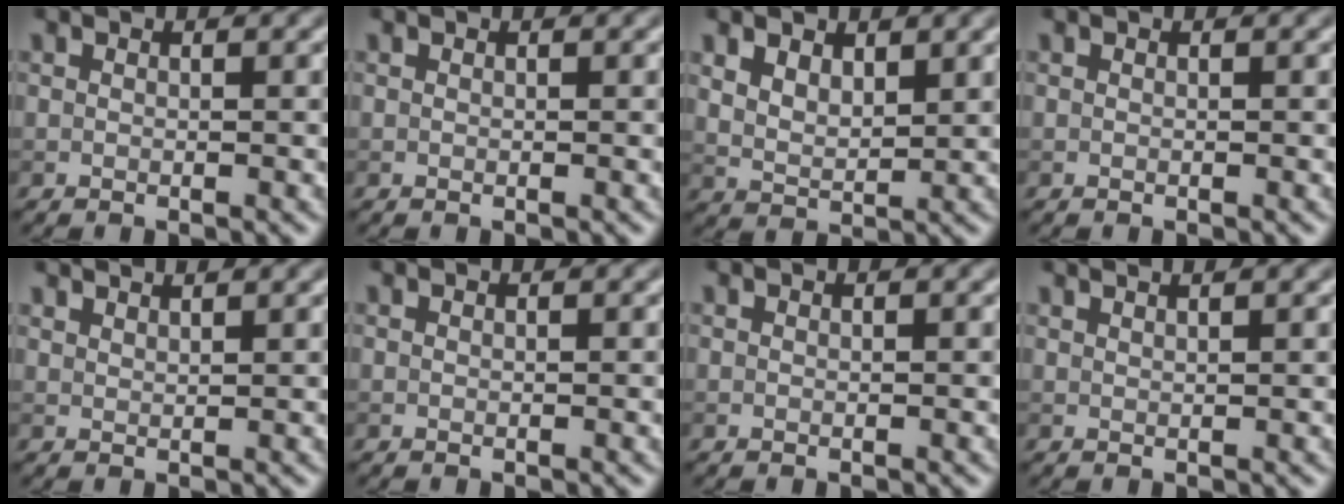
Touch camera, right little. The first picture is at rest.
{"total": 0.0}
{"total": 3.0, "force": [1.7, 1.6, 1.9], "torque": [-0.043, -0.004, 0.038]}
{"total": 0.0}
{"total": 1.9, "force": [1.8, 0.3, 0.6], "torque": [0.001, 0.000, 0.019]}
{"total": 0.0}
{"total": 0.0}
{"total": 2.6, "force": [1.9, 1.0, 1.5], "torque": [-0.001, 0.008, -0.002]}